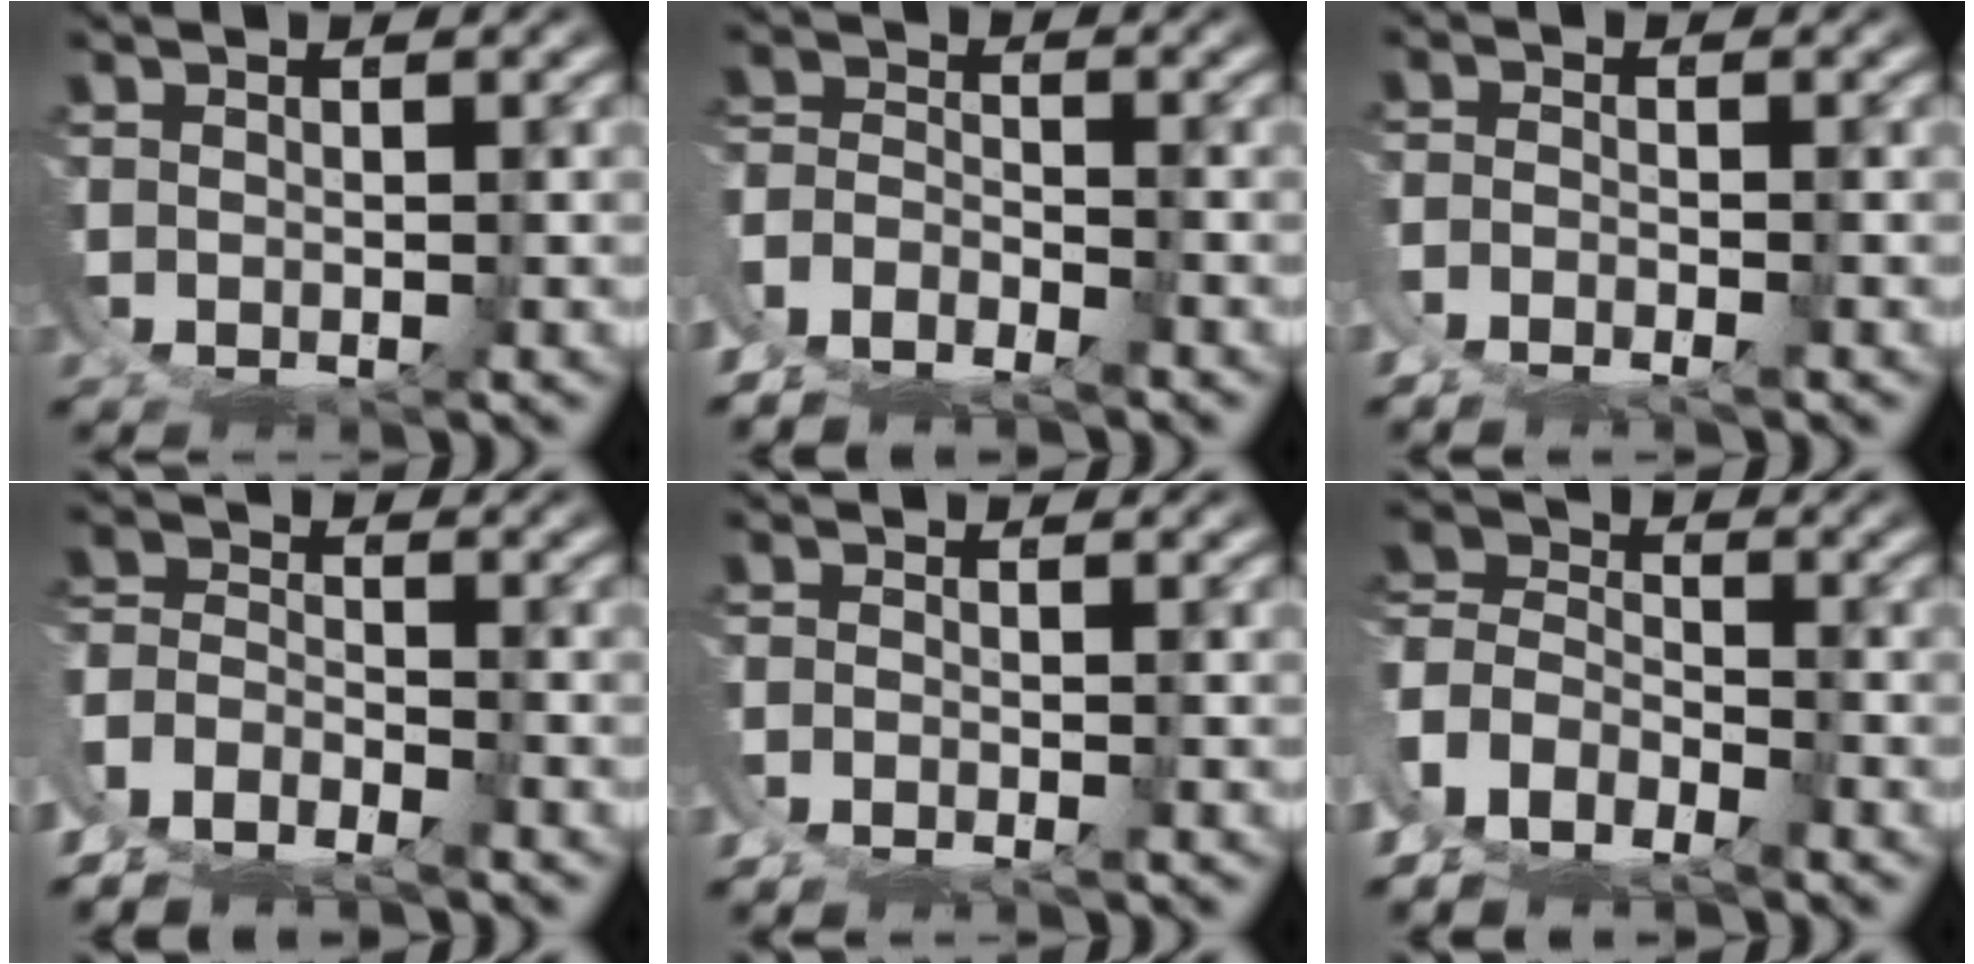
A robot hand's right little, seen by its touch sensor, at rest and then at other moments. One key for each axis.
{"total": 7.6, "fx": -4.4, "fy": 5.7, "fz": 2.4, "tx": -0.055, "ty": -0.025, "tz": -0.083}
{"total": 2.8, "fx": -2.3, "fy": 1.4, "fz": 0.8, "tx": -0.011, "ty": -0.006, "tz": -0.049}
{"total": 8.6, "fx": -4.5, "fy": 6.7, "fz": 3.0, "tx": -0.068, "ty": -0.029, "tz": -0.085}
{"total": 2.0, "fx": -1.7, "fy": 0.9, "fz": 0.5, "tx": -0.010, "ty": -0.005, "tz": -0.037}
{"total": 12.0, "fx": -2.8, "fy": 10.5, "fz": 4.9, "tx": -0.128, "ty": -0.040, "tz": -0.061}